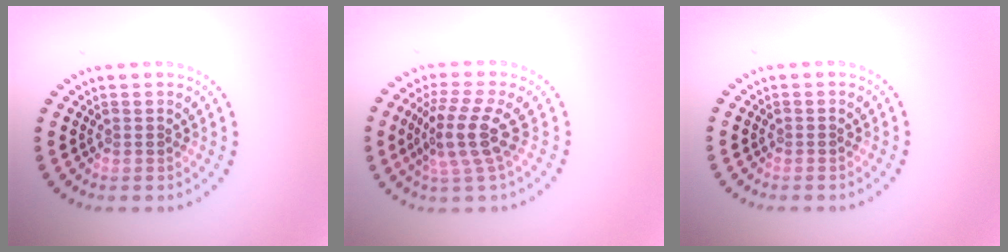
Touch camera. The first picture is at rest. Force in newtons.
{"total": 4.1, "press": 3.1, "slide": 2.6}
{"total": 0.0}